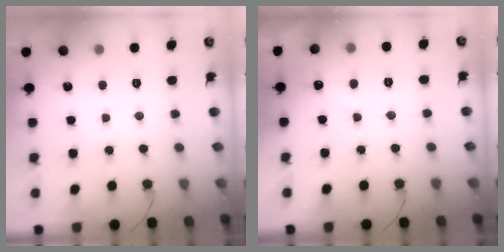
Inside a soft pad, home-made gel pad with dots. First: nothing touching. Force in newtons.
{"total": 2.7, "press": 2.7, "slide": 0.1}